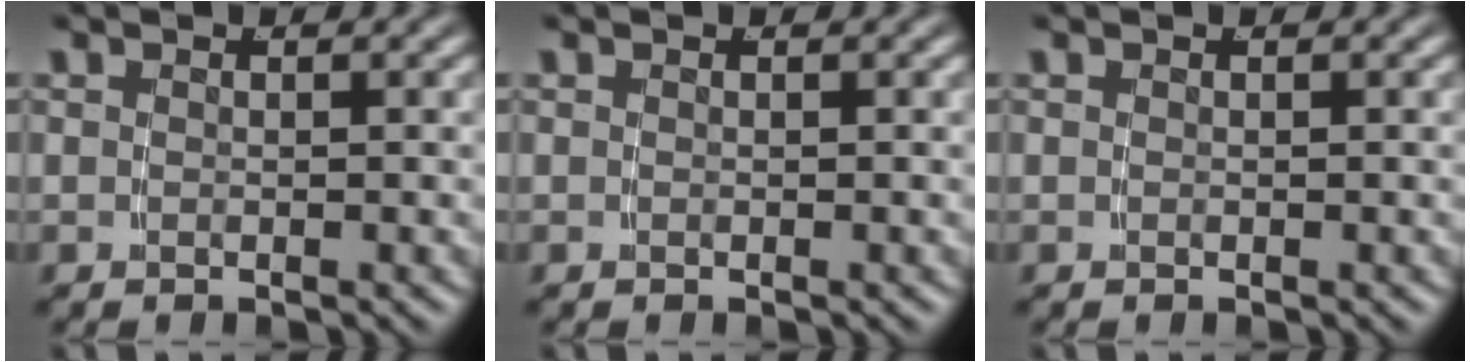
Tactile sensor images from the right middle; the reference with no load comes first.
{"total": 0.0}
{"total": 0.0}